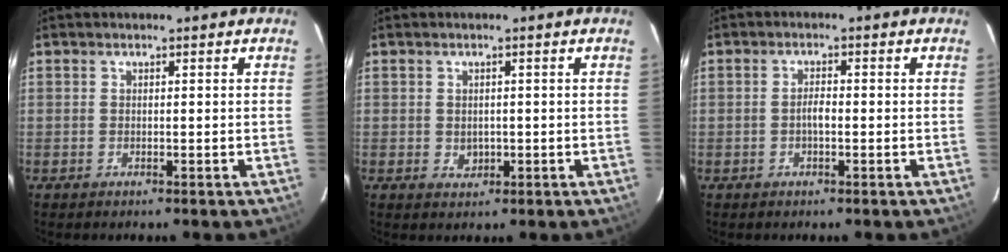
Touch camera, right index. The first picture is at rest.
{"total": 2.0, "force": [-0.1, 1.9, 0.8], "torque": [-0.011, -0.001, 0.003]}
{"total": 1.8, "force": [-0.5, 0.6, 1.7], "torque": [-0.032, 0.005, -0.012]}